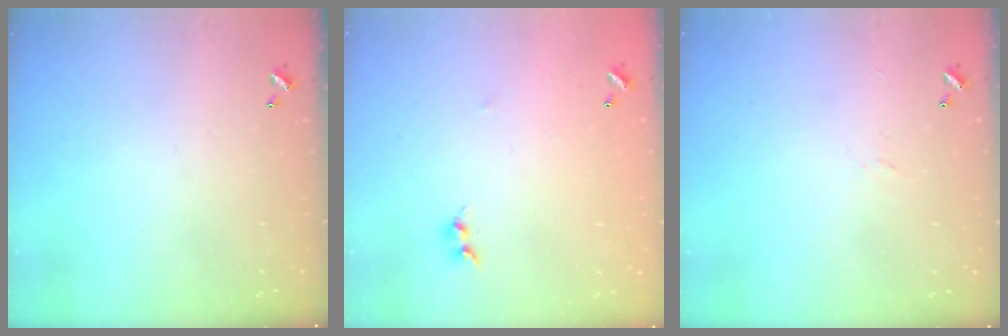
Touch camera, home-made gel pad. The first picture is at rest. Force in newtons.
{"total": 7.6, "press": 7.6, "slide": 0.4}
{"total": 0.0}